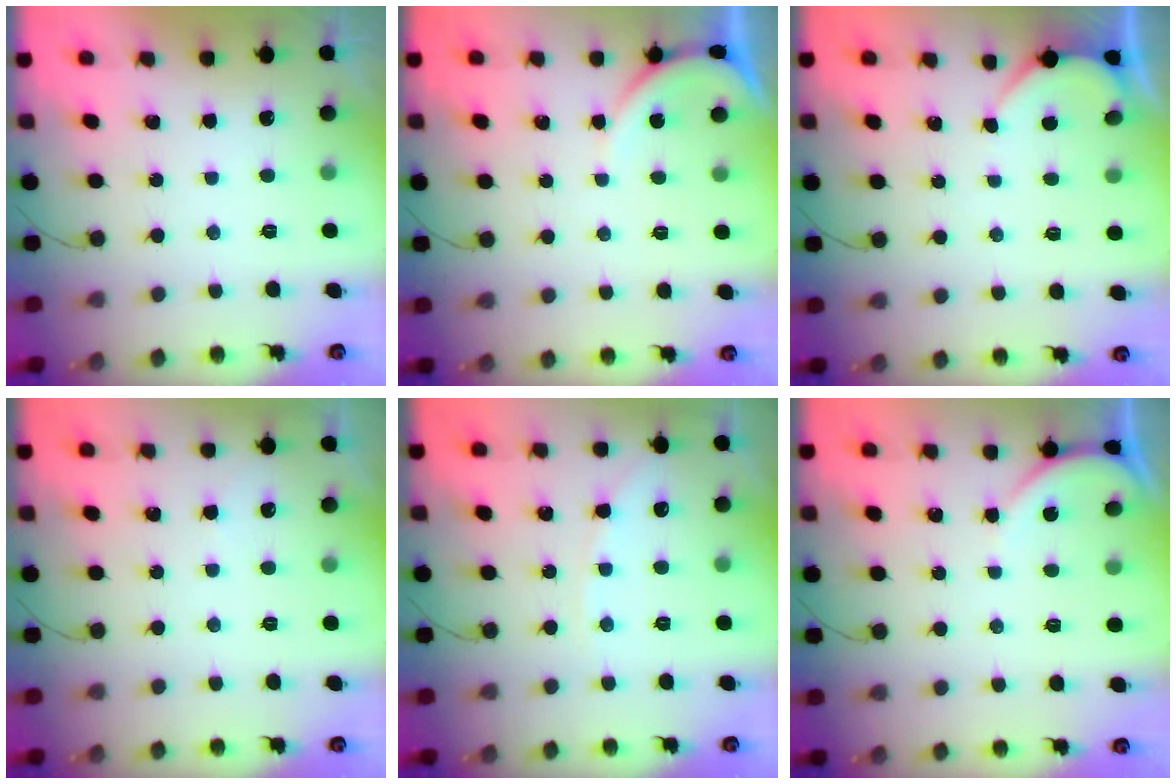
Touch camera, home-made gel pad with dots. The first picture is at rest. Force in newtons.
{"total": 4.7, "press": 4.7, "slide": 0.6}
{"total": 2.1, "press": 2.1, "slide": 0.3}
{"total": 1.2, "press": 1.2, "slide": 0.3}
{"total": 5.4, "press": 5.3, "slide": 0.9}
{"total": 3.1, "press": 3.1, "slide": 0.2}